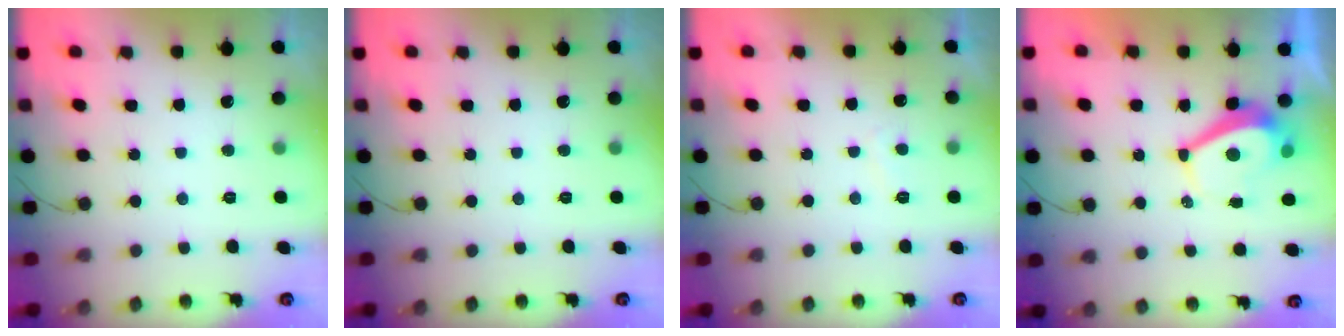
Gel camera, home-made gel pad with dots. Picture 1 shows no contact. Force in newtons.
{"total": 0.0}
{"total": 1.1, "press": 1.0, "slide": 0.6}
{"total": 4.3, "press": 4.3, "slide": 0.1}